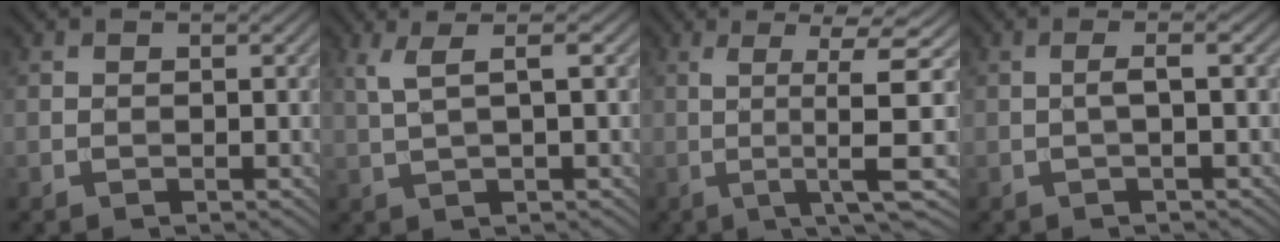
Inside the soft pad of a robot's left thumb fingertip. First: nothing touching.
{"total": 3.6, "force": [1.3, 0.6, 3.3], "torque": [-0.065, 0.009, 0.027]}
{"total": 8.7, "force": [-0.7, 0.3, 8.6], "torque": [-0.147, 0.017, -0.005]}
{"total": 2.1, "force": [-0.1, 0.2, 2.1], "torque": [-0.037, 0.008, -0.008]}